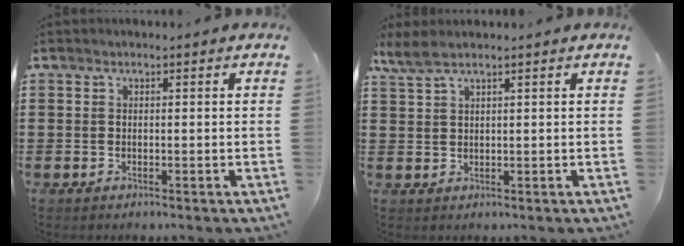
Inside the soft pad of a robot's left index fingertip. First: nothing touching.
{"total": 2.7, "force": [1.9, 0.3, 1.8], "torque": [-0.040, 0.000, 0.035]}